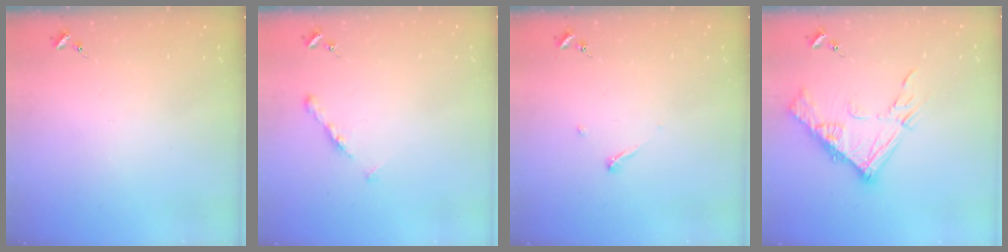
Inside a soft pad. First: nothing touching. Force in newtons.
{"total": 5.3, "press": 5.2, "slide": 0.6}
{"total": 3.4, "press": 3.4, "slide": 0.4}
{"total": 14.5, "press": 14.4, "slide": 1.6}